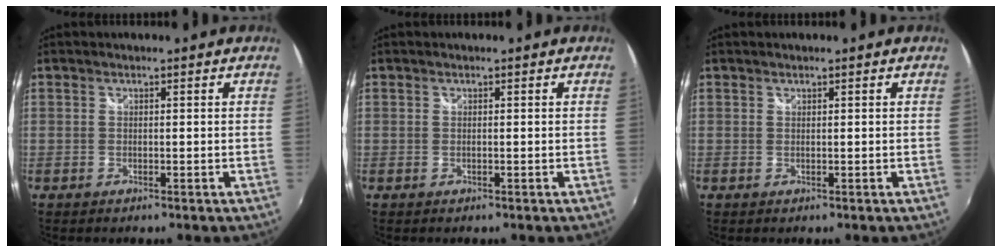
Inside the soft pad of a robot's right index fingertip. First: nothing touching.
{"total": 0.0}
{"total": 0.0}